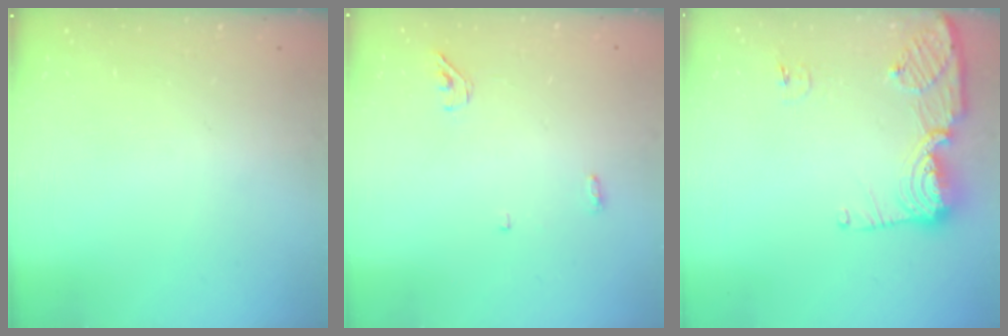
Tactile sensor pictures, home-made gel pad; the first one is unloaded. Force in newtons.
{"total": 3.6, "press": 3.5, "slide": 0.9}
{"total": 11.7, "press": 11.7, "slide": 1.2}